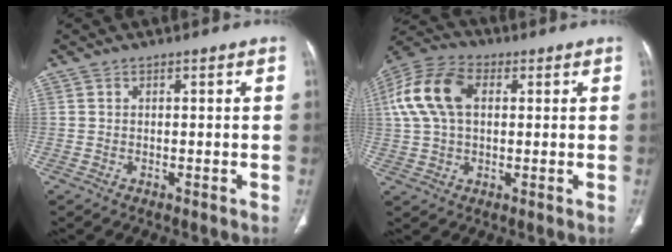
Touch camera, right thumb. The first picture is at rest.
{"total": 13.2, "force": [2.8, 8.4, 9.8], "torque": [-0.205, 0.026, 0.049]}